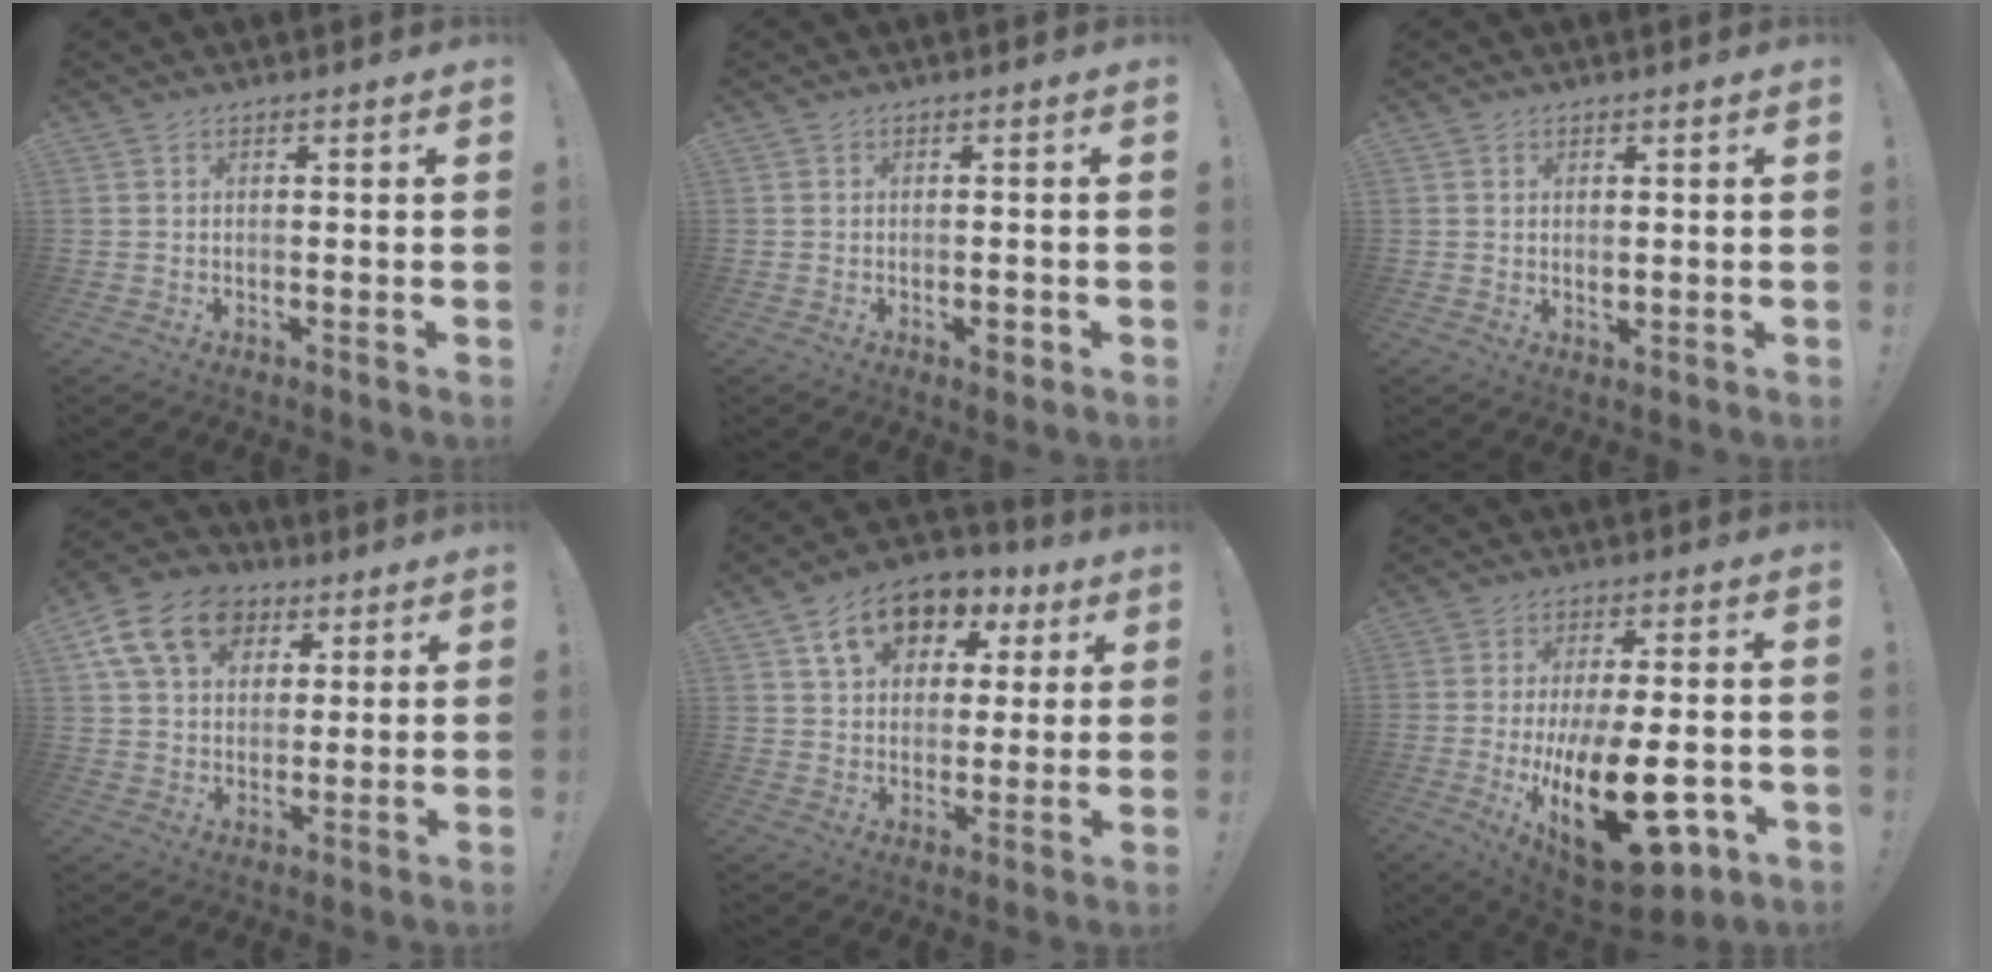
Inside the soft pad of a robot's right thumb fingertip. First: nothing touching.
{"total": 2.0, "force": [-1.0, 1.1, 1.4], "torque": [-0.012, 0.002, -0.017]}
{"total": 1.2, "force": [0.5, 0.9, 0.6], "torque": [-0.004, -0.003, 0.007]}
{"total": 16.2, "force": [7.1, 12.1, 8.2], "torque": [-0.122, -0.023, 0.137]}
{"total": 13.4, "force": [6.4, 9.7, 6.7], "torque": [-0.094, -0.024, 0.121]}
{"total": 25.2, "force": [-5.8, 10.8, 22.0], "torque": [-0.347, 0.016, -0.077]}